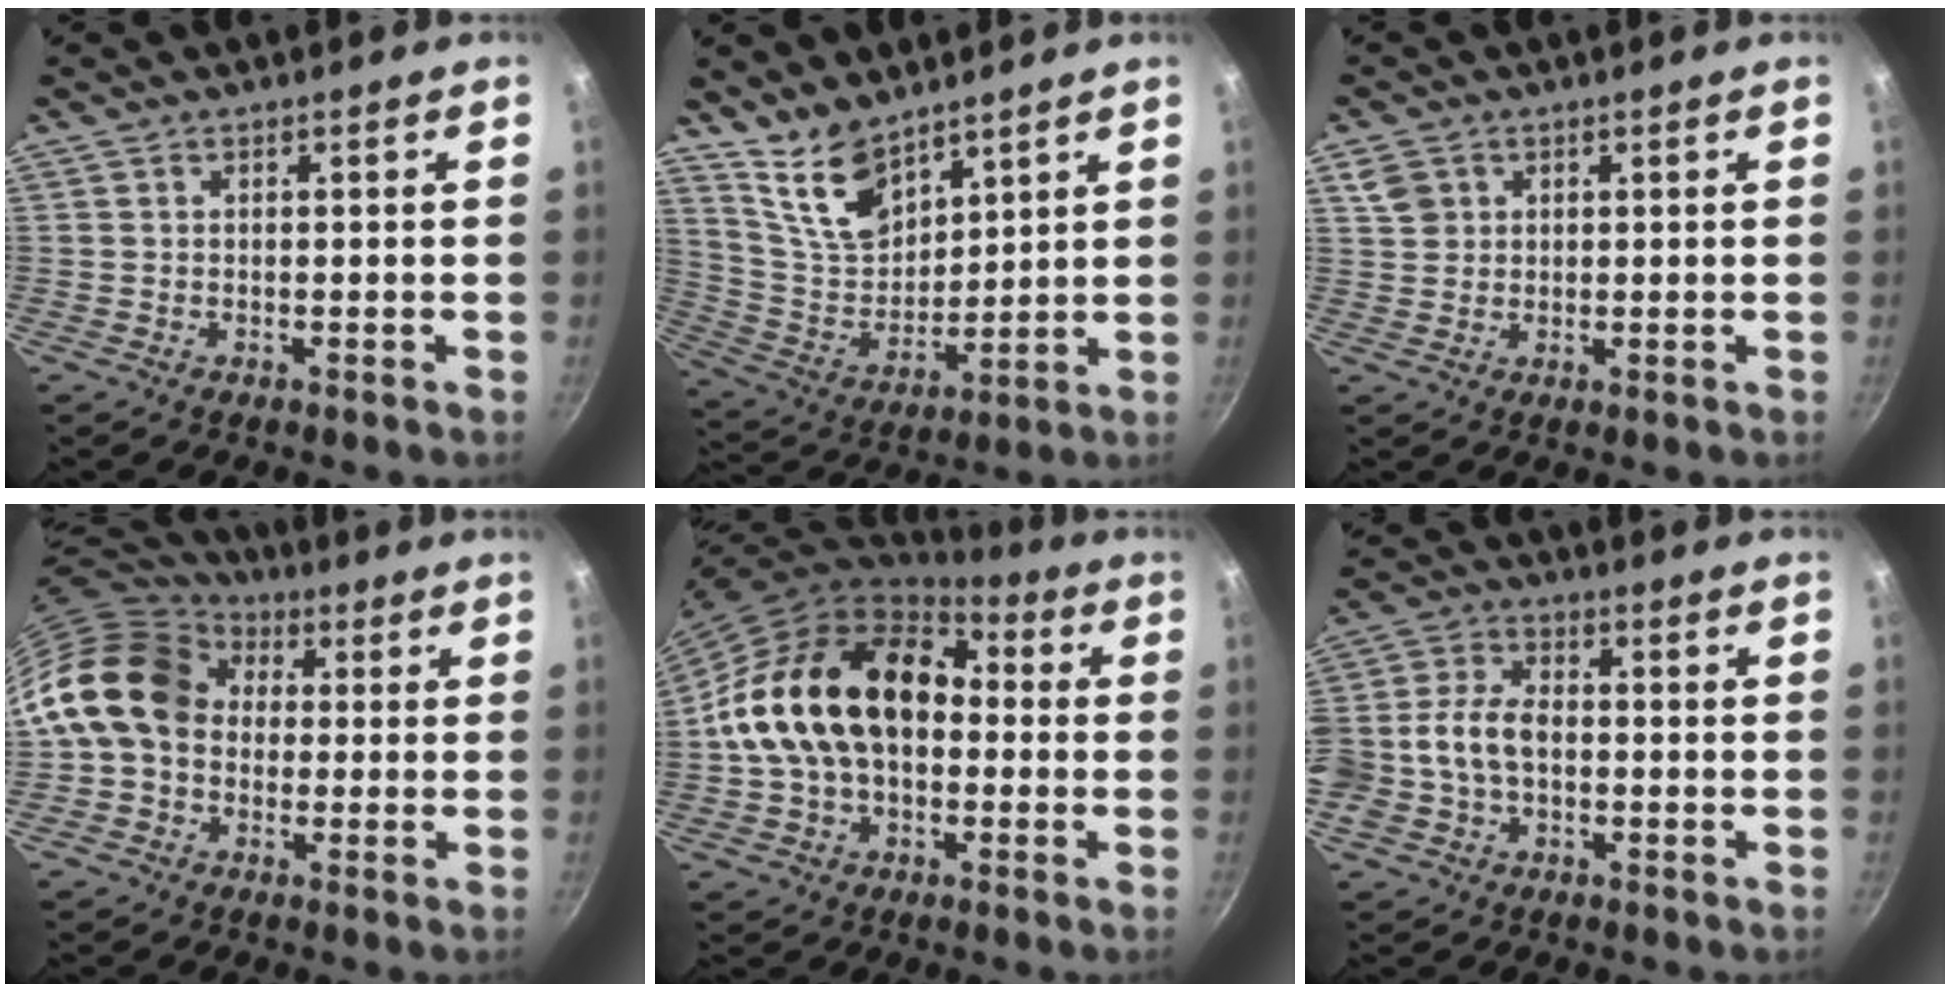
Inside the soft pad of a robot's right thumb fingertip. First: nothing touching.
{"total": 11.6, "force": [8.6, 5.5, 5.5], "torque": [-0.076, -0.063, 0.181]}
{"total": 4.1, "force": [1.7, 3.4, 1.5], "torque": [-0.014, 0.003, 0.034]}
{"total": 15.6, "force": [1.6, 12.4, 9.3], "torque": [-0.147, 0.036, 0.012]}
{"total": 20.3, "force": [0.3, 14.3, 14.5], "torque": [-0.229, 0.053, -0.002]}
{"total": 11.1, "force": [-1.8, 7.6, 7.9], "torque": [-0.149, 0.035, -0.046]}